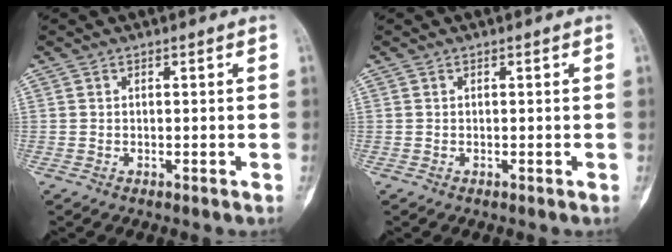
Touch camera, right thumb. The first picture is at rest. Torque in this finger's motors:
{"motor_torque": [0.19, 0.07, 0.05, -0.05, 0.03]}